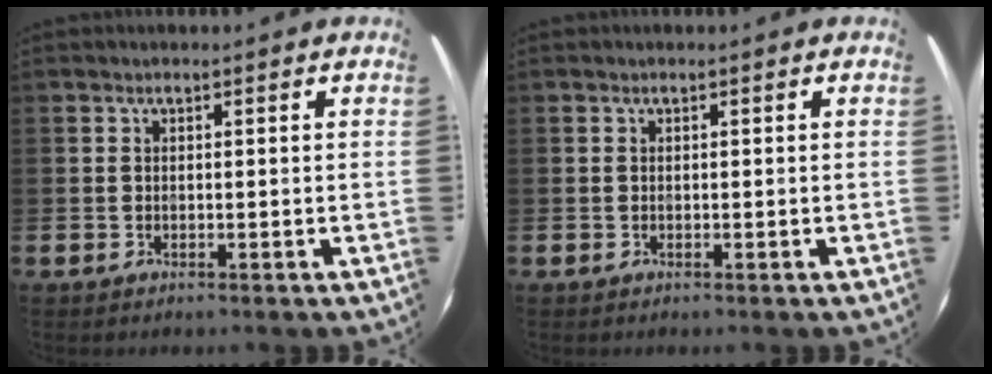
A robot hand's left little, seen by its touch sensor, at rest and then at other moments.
{"total": 0.0}